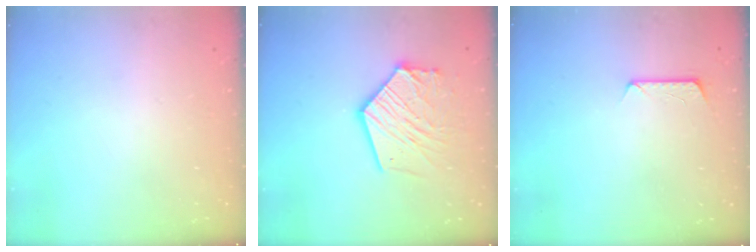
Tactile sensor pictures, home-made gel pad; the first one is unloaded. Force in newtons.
{"total": 15.1, "press": 15.0, "slide": 1.7}
{"total": 7.4, "press": 7.3, "slide": 0.6}